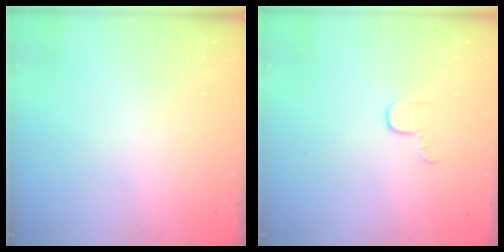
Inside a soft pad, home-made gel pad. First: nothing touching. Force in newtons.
{"total": 3.2, "press": 3.2, "slide": 0.3}